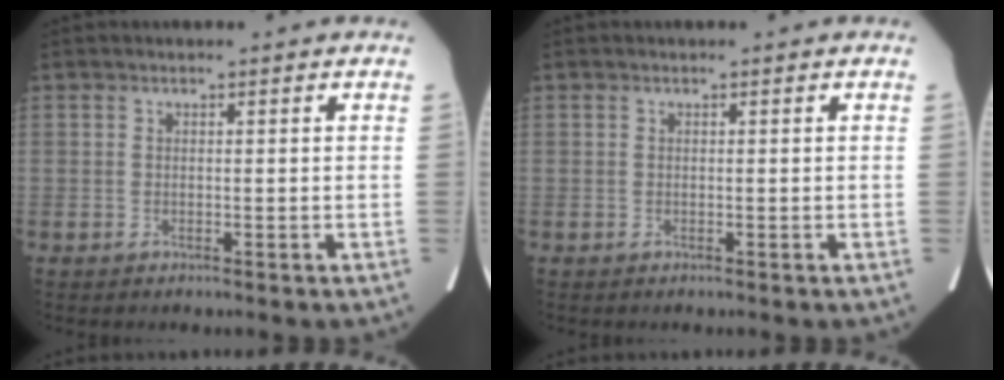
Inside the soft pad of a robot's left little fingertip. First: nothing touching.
{"total": 0.0}